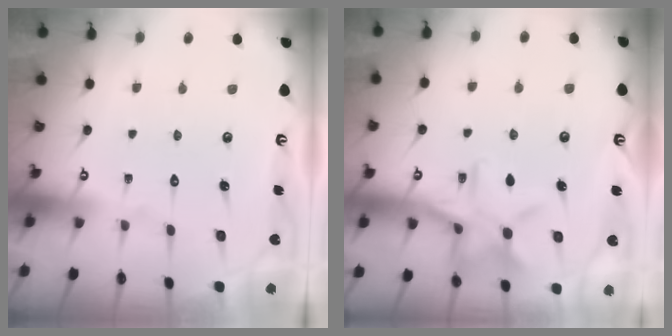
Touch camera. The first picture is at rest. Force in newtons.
{"total": 12.8, "press": 12.8, "slide": 1.0}